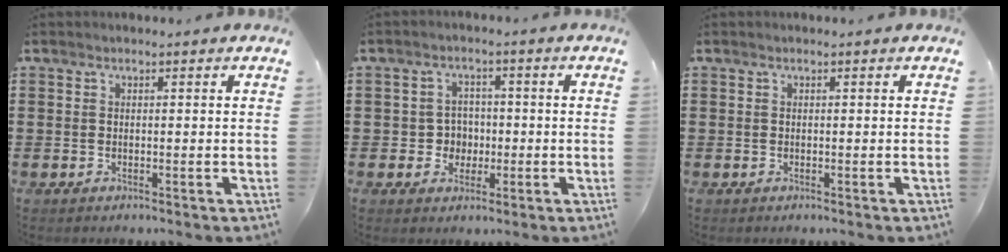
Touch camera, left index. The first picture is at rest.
{"total": 3.7, "force": [-0.5, 3.5, 1.1], "torque": [-0.036, 0.007, -0.014]}
{"total": 0.0}